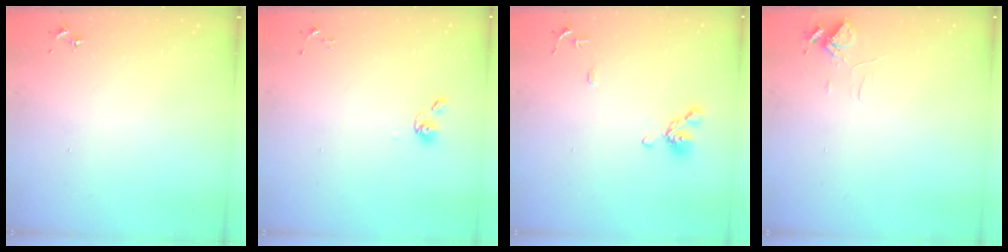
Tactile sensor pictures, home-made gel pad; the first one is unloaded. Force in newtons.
{"total": 6.1, "press": 5.7, "slide": 2.3}
{"total": 10.4, "press": 10.3, "slide": 1.6}
{"total": 5.7, "press": 5.6, "slide": 0.6}